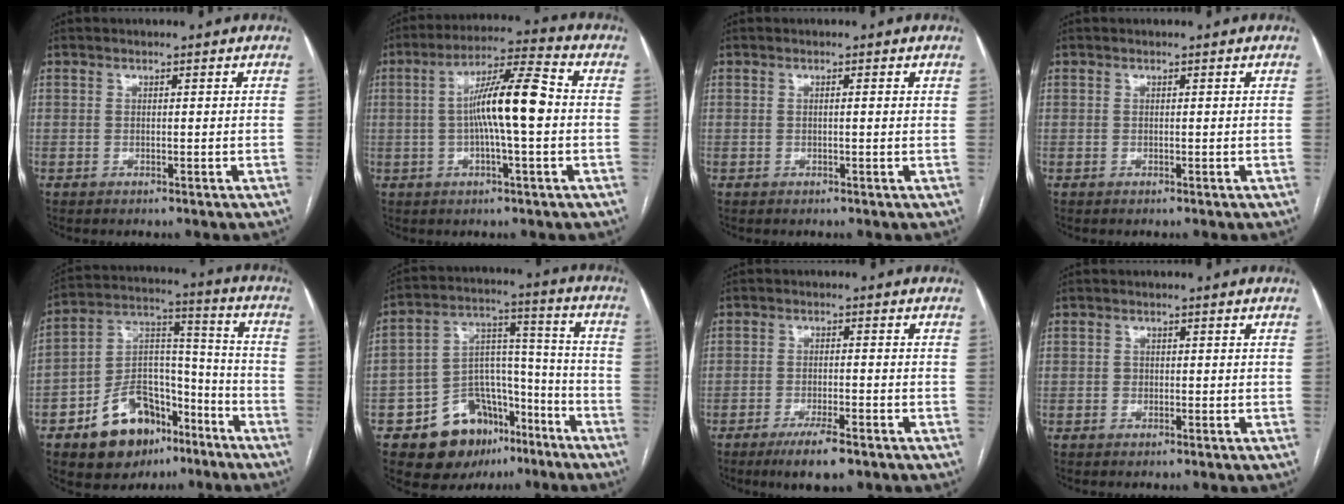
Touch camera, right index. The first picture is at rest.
{"total": 11.1, "force": [-0.2, 0.8, 11.0], "torque": [-0.197, 0.019, -0.010]}
{"total": 1.0, "force": [0.3, 0.0, 0.9], "torque": [-0.016, 0.003, 0.003]}
{"total": 0.0}
{"total": 16.1, "force": [-9.4, 9.3, 9.1], "torque": [-0.153, 0.040, -0.147]}
{"total": 15.5, "force": [-9.6, 9.8, 7.0], "torque": [-0.097, 0.061, -0.144]}
{"total": 6.2, "force": [-4.2, 1.0, 4.5], "torque": [-0.081, -0.011, -0.065]}
{"total": 0.8, "force": [-0.1, 0.7, 0.2], "torque": [0.000, 0.003, -0.003]}